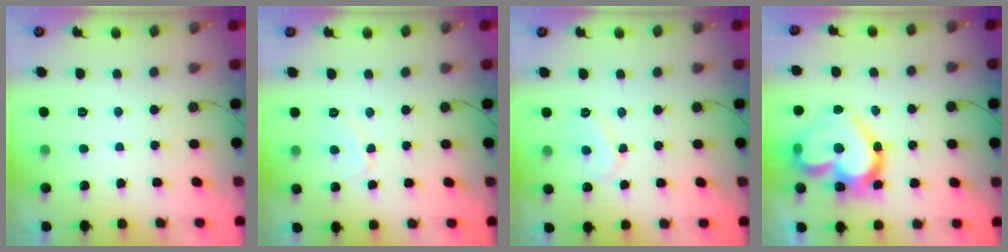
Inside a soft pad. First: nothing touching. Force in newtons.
{"total": 4.9, "press": 4.8, "slide": 0.3}
{"total": 6.7, "press": 6.7, "slide": 0.3}
{"total": 23.8, "press": 23.8, "slide": 1.8}